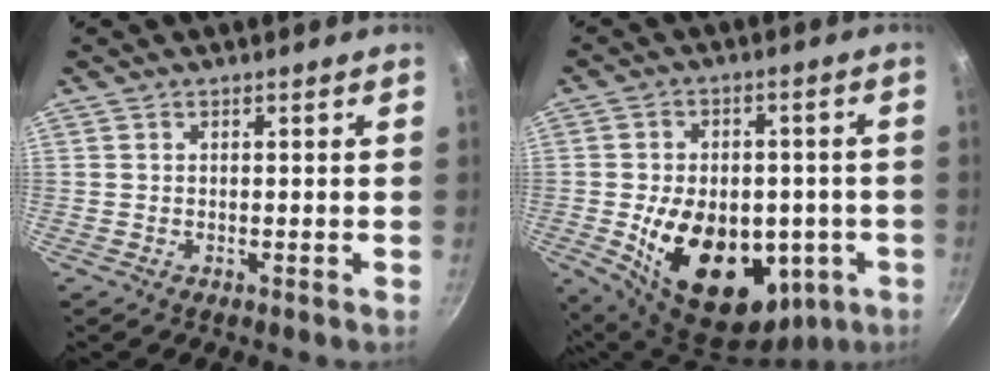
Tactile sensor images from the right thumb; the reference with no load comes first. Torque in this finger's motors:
{"motor_torque": [-0.25, 1.58, 1.43, -1.35, 0.23]}